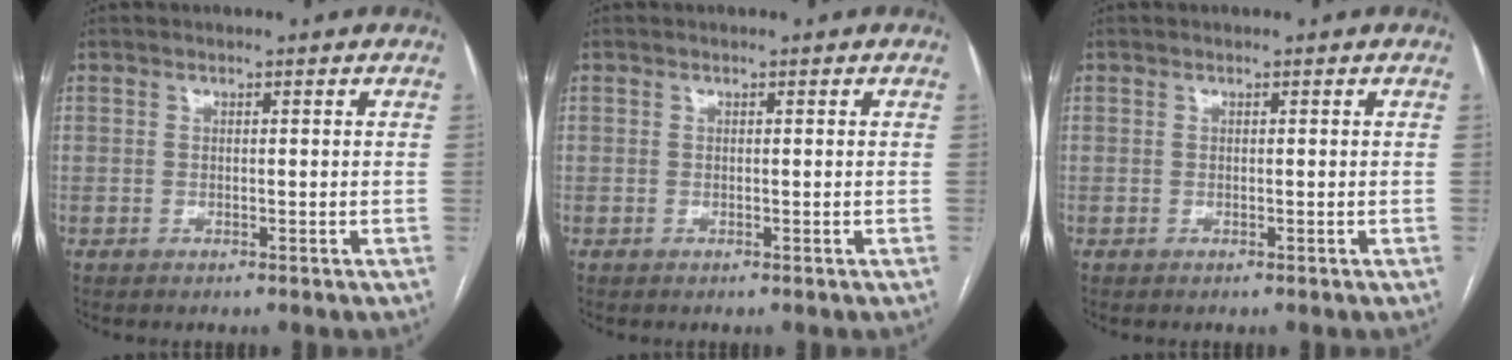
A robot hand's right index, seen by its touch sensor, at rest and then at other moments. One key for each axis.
{"total": 0.0}
{"total": 0.0}